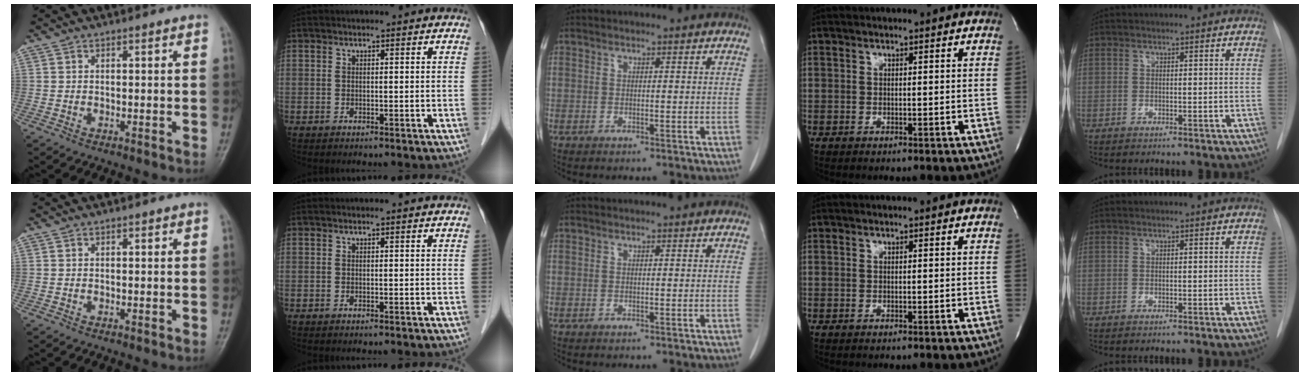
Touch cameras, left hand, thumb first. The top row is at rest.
{}